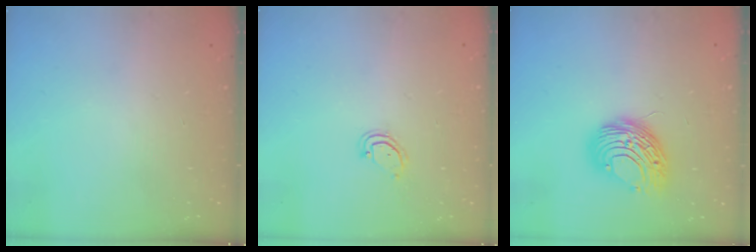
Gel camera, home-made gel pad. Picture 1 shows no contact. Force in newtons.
{"total": 3.6, "press": 3.6, "slide": 0.2}
{"total": 10.1, "press": 10.1, "slide": 0.8}